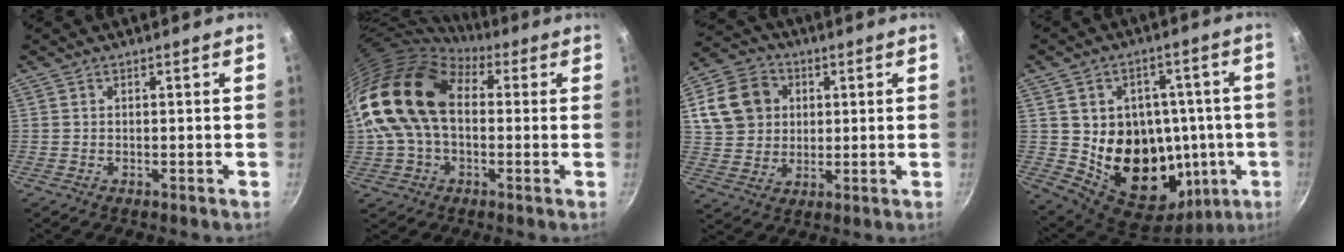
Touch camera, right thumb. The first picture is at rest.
{"total": 19.1, "force": [1.8, 13.0, 13.9], "torque": [-0.261, 0.035, 0.021]}
{"total": 13.0, "force": [3.5, 11.0, 6.2], "torque": [-0.093, 0.006, 0.060]}
{"total": 21.7, "force": [-1.1, 16.5, 14.0], "torque": [-0.178, 0.000, -0.001]}